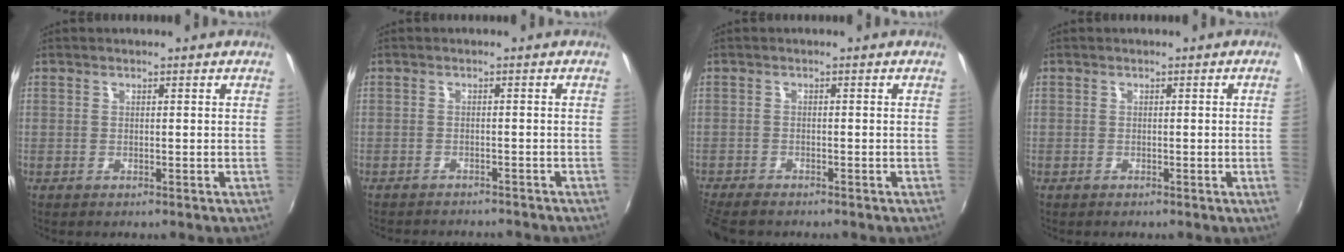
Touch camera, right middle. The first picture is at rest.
{"total": 6.6, "force": [-6.1, 1.4, 2.0], "torque": [-0.053, -0.015, -0.087]}
{"total": 5.4, "force": [-4.9, 1.1, 2.2], "torque": [-0.061, -0.031, -0.091]}
{"total": 1.6, "force": [0.0, -1.0, 1.3], "torque": [-0.012, -0.014, 0.002]}